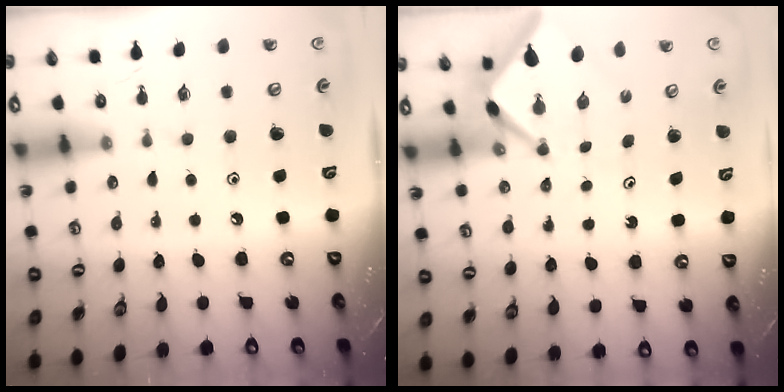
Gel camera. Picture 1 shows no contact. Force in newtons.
{"total": 3.3, "press": 3.3, "slide": 0.2}